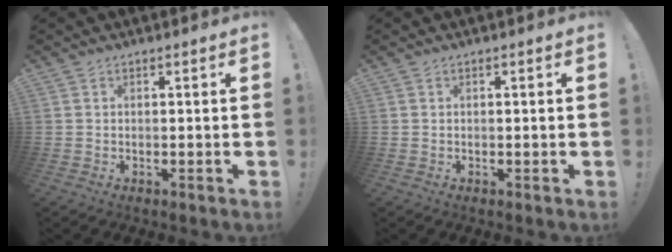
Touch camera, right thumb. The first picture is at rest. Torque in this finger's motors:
{"motor_torque": [-0.11, -0.24, 0.13, -0.04, 0.01]}